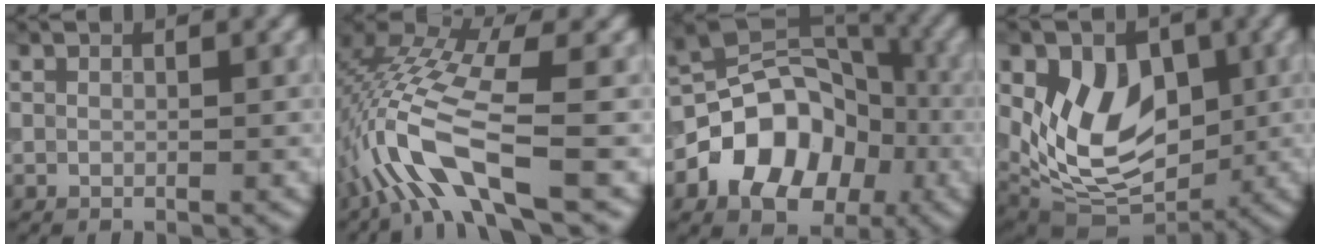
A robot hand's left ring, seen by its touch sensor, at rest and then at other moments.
{"total": 9.1, "force": [-2.8, 2.6, 8.3], "torque": [-0.177, 0.015, -0.060]}
{"total": 10.0, "force": [-3.3, 7.4, 5.9], "torque": [-0.084, 0.003, -0.067]}
{"total": 9.2, "force": [0.8, 6.5, 6.5], "torque": [-0.102, -0.014, 0.014]}